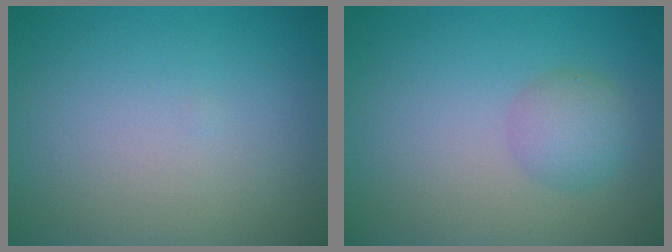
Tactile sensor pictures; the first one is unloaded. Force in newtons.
{"total": 2.4, "press": 2.4, "slide": 0.0}